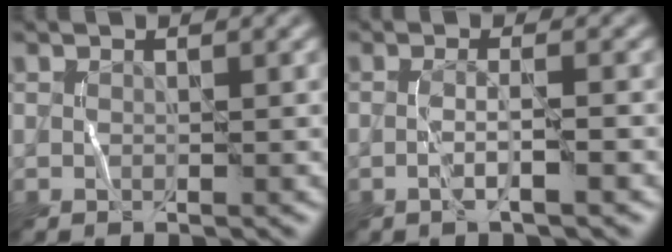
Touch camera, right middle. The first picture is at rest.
{"total": 1.7, "force": [-0.6, 0.1, 1.6], "torque": [-0.032, 0.009, -0.017]}